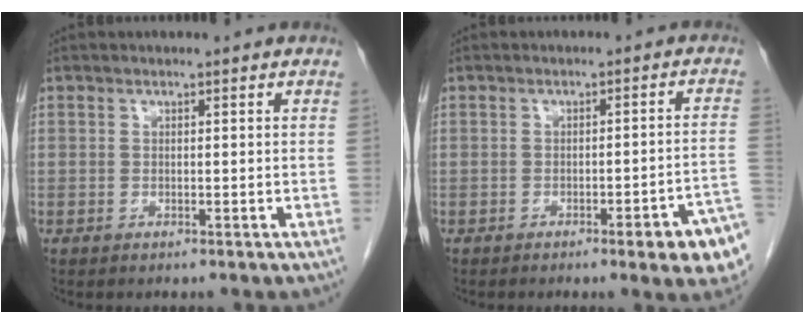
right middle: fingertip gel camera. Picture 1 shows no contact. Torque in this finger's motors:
{"motor_torque": [1.16, -0.82, 0.42, 0.08]}